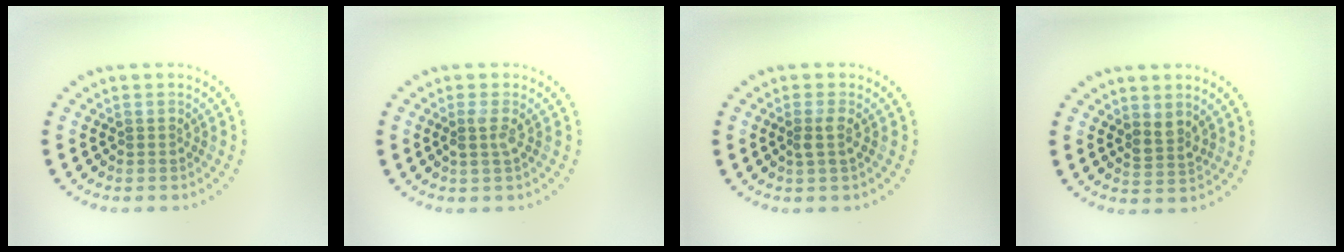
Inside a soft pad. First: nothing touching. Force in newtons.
{"total": 1.3, "press": 1.1, "slide": 0.8}
{"total": 1.4, "press": 1.2, "slide": 0.7}
{"total": 1.7, "press": 1.2, "slide": 1.1}